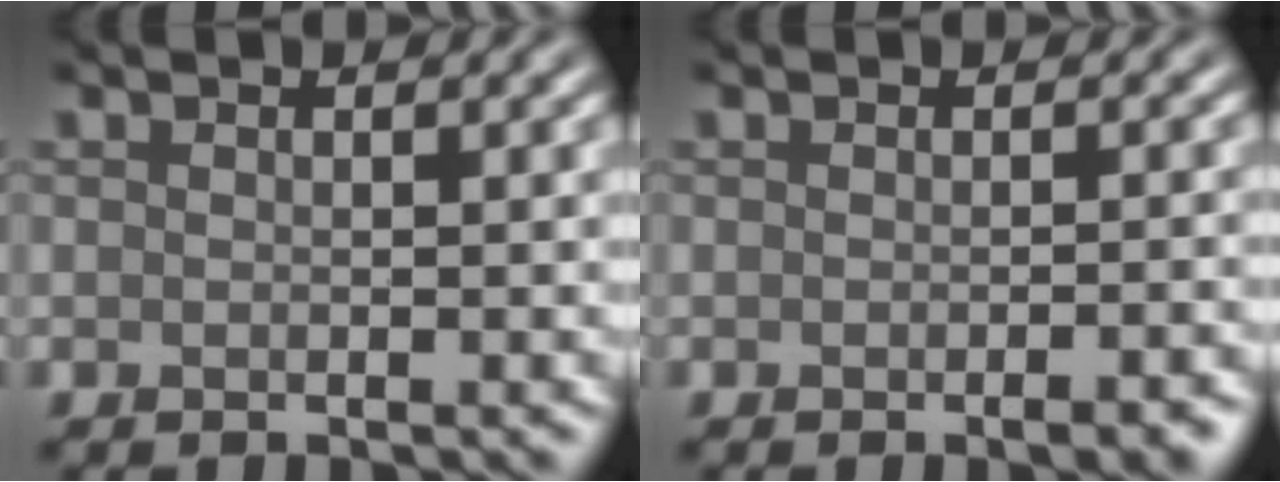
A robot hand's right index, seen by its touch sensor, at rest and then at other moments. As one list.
[{"total": 2.1, "force": [-1.0, 0.5, 1.7], "torque": [-0.019, -0.001, -0.013]}]